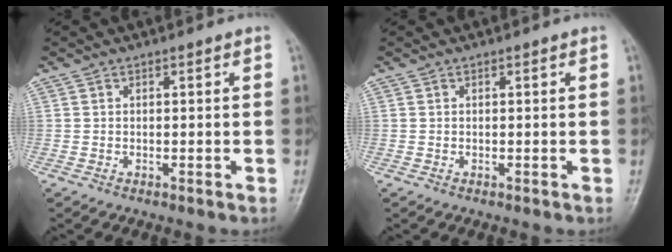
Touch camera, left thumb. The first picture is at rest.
{"total": 0.0}